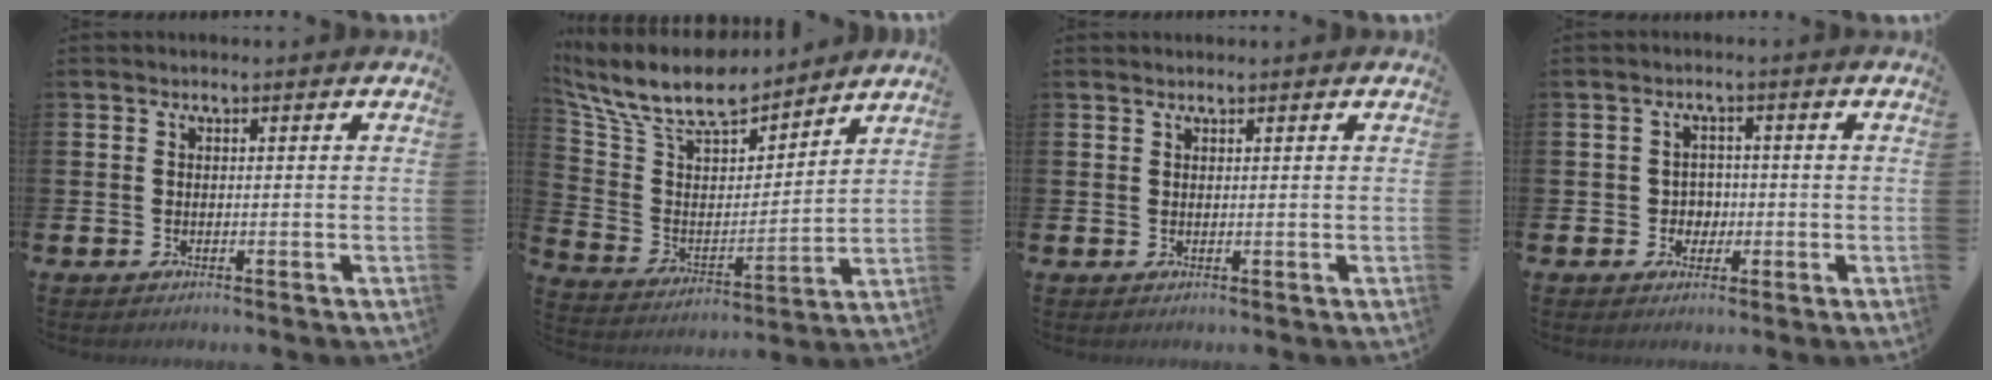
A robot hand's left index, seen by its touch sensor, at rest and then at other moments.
{"total": 10.6, "force": [9.6, 3.0, 3.3], "torque": [-0.112, -0.067, 0.169]}
{"total": 0.6, "force": [0.6, 0.0, -0.1], "torque": [0.011, -0.003, 0.009]}
{"total": 2.4, "force": [-0.6, 2.2, 0.5], "torque": [-0.010, 0.003, -0.019]}